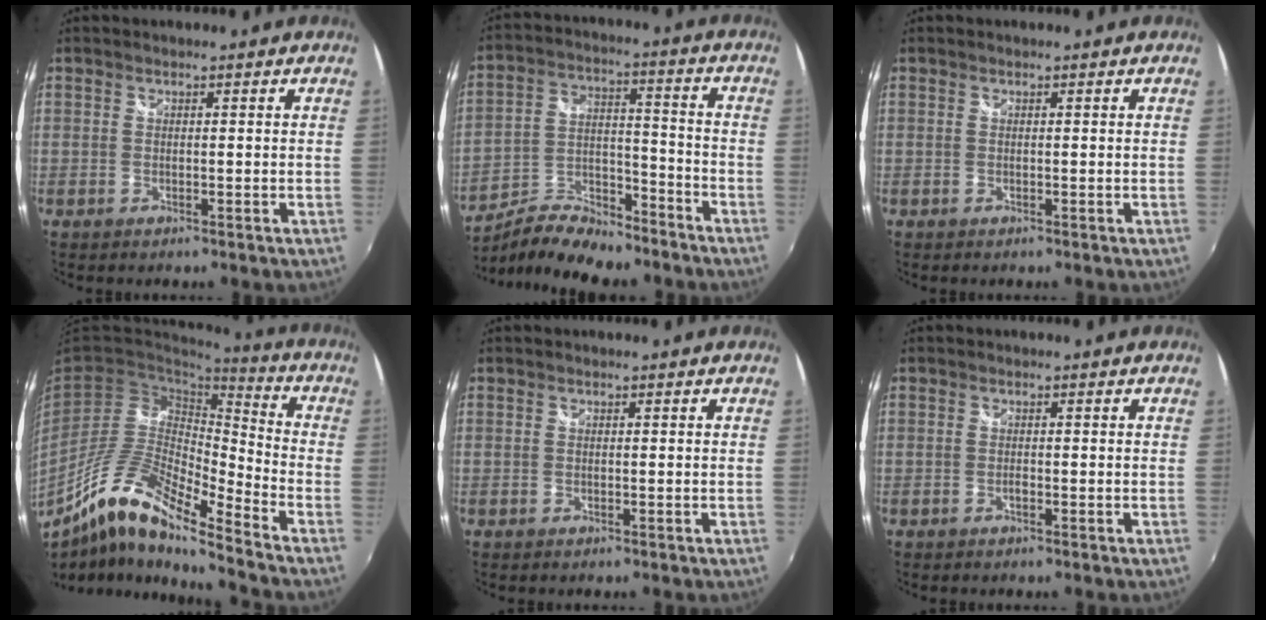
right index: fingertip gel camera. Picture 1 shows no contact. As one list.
[{"total": 15.2, "force": [-12.1, 5.6, 7.3], "torque": [-0.146, 0.006, -0.203]}, {"total": 0.0}, {"total": 15.1, "force": [-10.4, 2.5, 10.7], "torque": [-0.199, -0.013, -0.208]}, {"total": 0.0}, {"total": 0.6, "force": [-0.5, 0.3, 0.3], "torque": [-0.006, 0.000, -0.009]}]